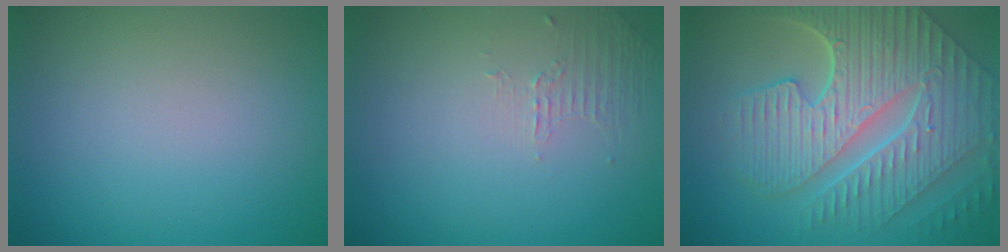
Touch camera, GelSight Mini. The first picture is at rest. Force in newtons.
{"total": 1.1, "press": 0.2, "slide": 1.0}
{"total": 10.6, "press": 7.3, "slide": 7.7}